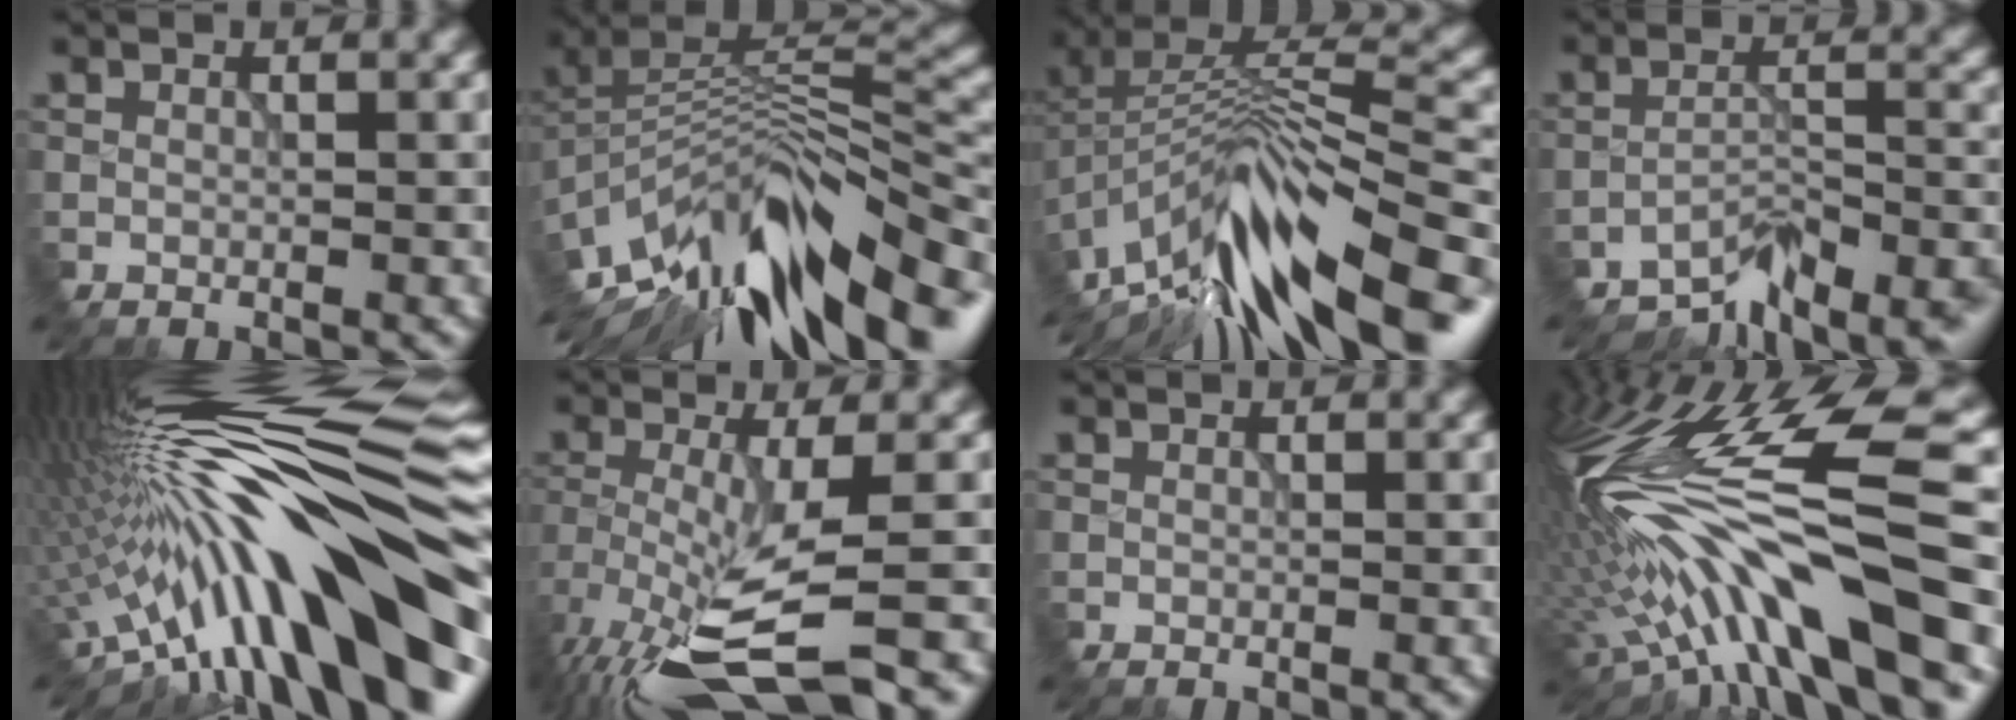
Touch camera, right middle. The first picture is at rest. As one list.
[{"total": 14.3, "force": [-8.0, 5.9, 10.3], "torque": [-0.196, 0.017, -0.138]}, {"total": 13.6, "force": [-8.4, 4.5, 9.6], "torque": [-0.194, 0.025, -0.145]}, {"total": 6.9, "force": [-6.1, 2.0, 2.6], "torque": [-0.038, 0.002, -0.104]}, {"total": 18.4, "force": [-2.1, 4.3, 17.7], "torque": [-0.235, 0.040, -0.053]}, {"total": 9.3, "force": [-5.7, 1.9, 7.1], "torque": [-0.160, -0.014, -0.100]}, {"total": 0.0}, {"total": 14.1, "force": [-2.9, 3.4, 13.4], "torque": [-0.256, 0.025, -0.041]}]